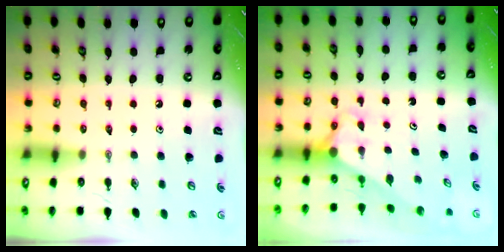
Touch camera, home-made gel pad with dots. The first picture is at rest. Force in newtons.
{"total": 2.9, "press": 2.9, "slide": 0.0}